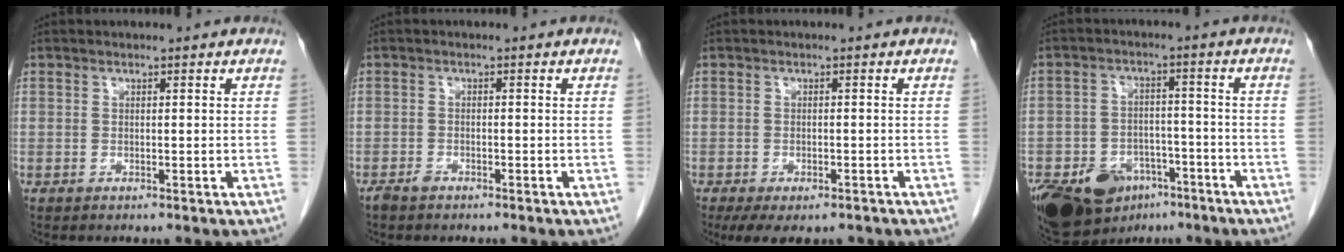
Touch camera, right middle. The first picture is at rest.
{"total": 1.4, "force": [-1.2, 0.4, 0.5], "torque": [-0.016, -0.001, -0.021]}
{"total": 7.4, "force": [-5.4, 3.1, 3.9], "torque": [-0.052, -0.007, -0.076]}
{"total": 16.8, "force": [-9.7, 10.7, 8.6], "torque": [-0.194, 0.004, -0.148]}